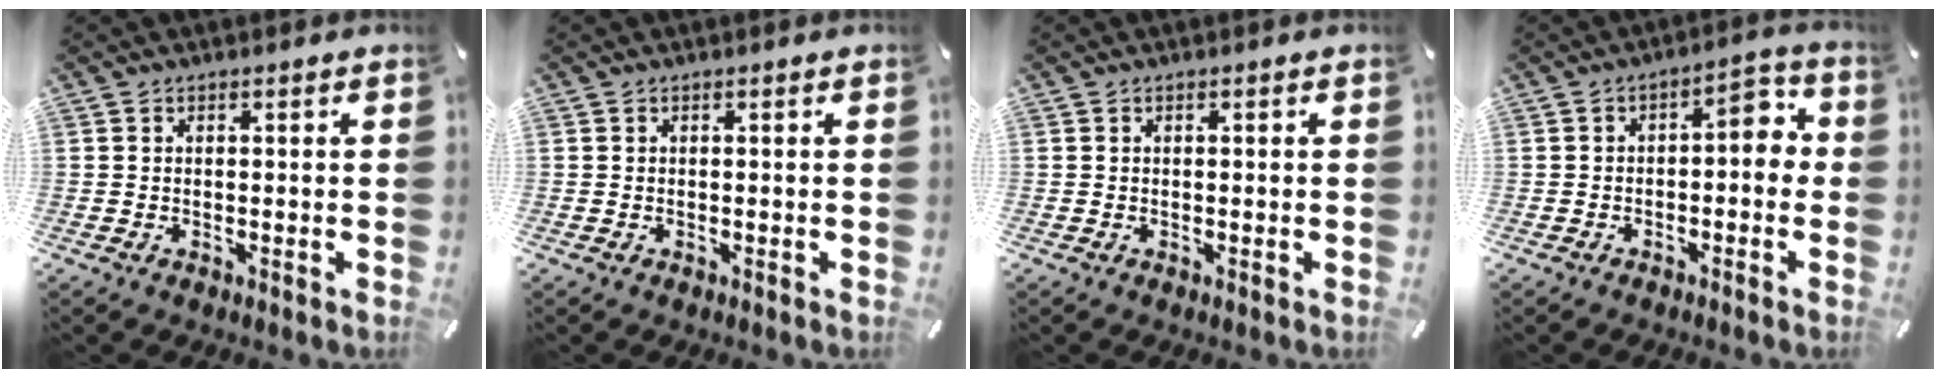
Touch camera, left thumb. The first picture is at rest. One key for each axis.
{"total": 0.0}
{"total": 0.0}
{"total": 6.4, "fx": -0.4, "fy": 3.4, "fz": 5.4, "tx": -0.070, "ty": 0.004, "tz": -0.019}